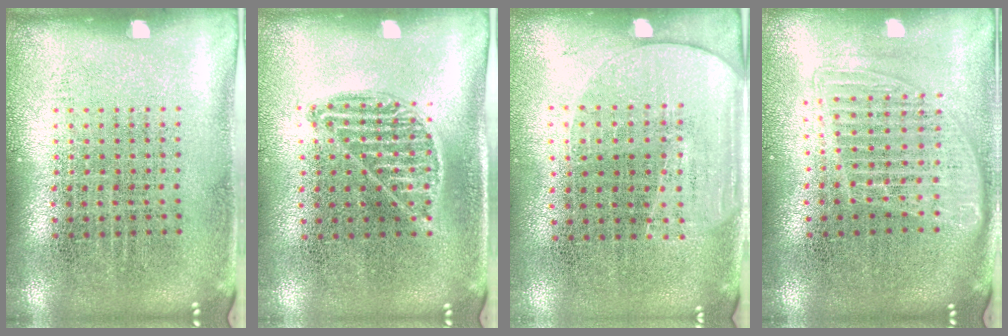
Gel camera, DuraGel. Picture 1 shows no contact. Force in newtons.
{"total": 0.9, "press": 0.9, "slide": 0.4}
{"total": 1.6, "press": 1.4, "slide": 0.9}
{"total": 1.5, "press": 1.3, "slide": 0.7}